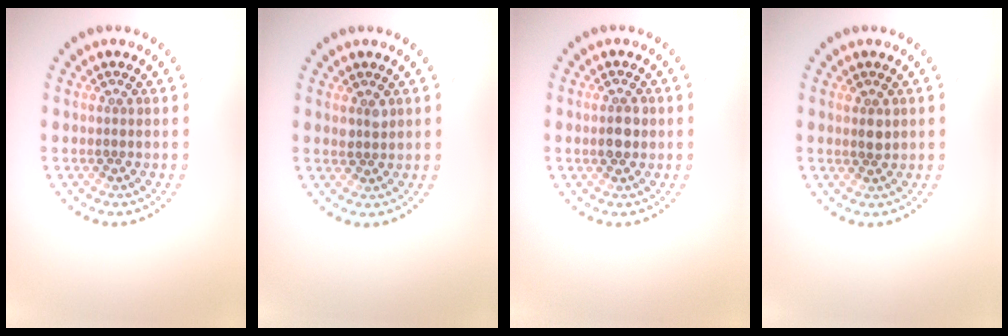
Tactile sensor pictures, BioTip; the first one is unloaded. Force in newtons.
{"total": 1.2, "press": 1.1, "slide": 0.4}
{"total": 2.3, "press": 2.3, "slide": 0.1}
{"total": 1.1, "press": 1.0, "slide": 0.5}